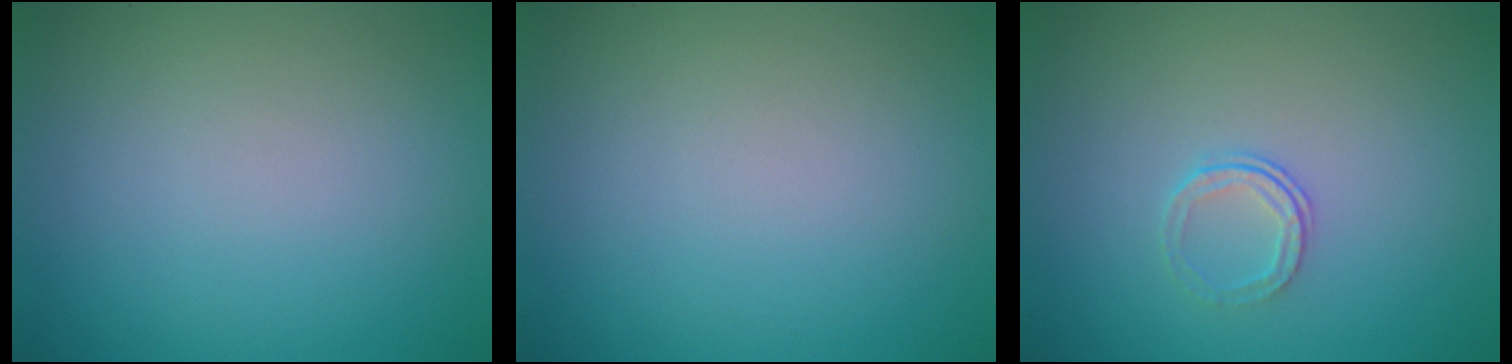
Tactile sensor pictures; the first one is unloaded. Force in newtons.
{"total": 0.0}
{"total": 1.3, "press": 0.9, "slide": 0.9}